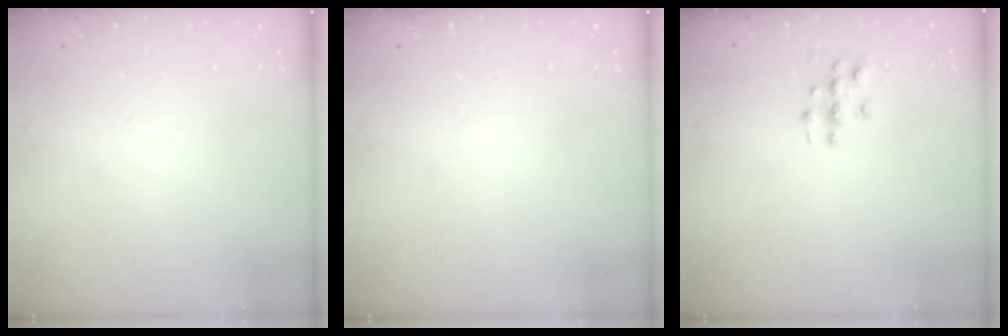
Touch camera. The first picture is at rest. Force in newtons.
{"total": 0.0}
{"total": 3.6, "press": 3.6, "slide": 0.3}